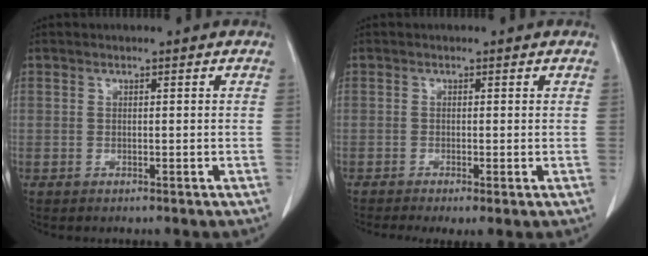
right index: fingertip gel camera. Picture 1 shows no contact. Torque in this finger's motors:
{"motor_torque": [0.81, -0.78, 0.09, 0.06]}